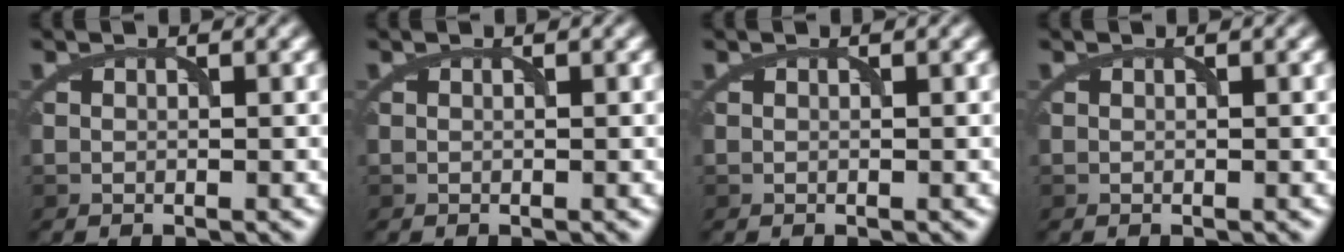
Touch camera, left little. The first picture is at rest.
{"total": 0.0}
{"total": 0.0}
{"total": 0.0}